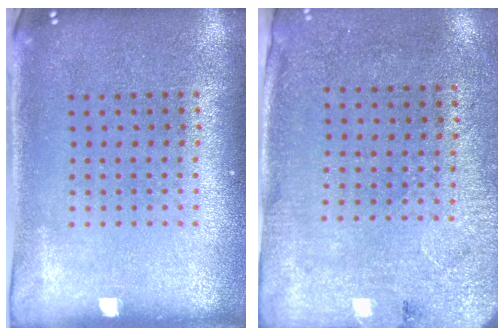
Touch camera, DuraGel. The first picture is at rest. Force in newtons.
{"total": 2.7, "press": 2.2, "slide": 1.6}